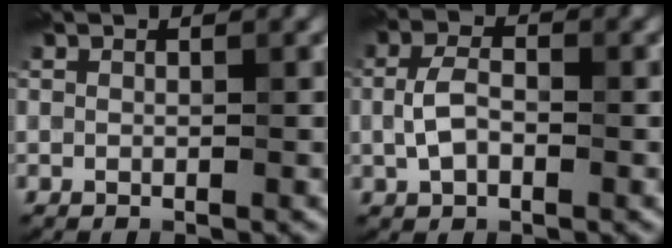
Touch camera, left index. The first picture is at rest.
{"total": 2.8, "force": [-0.4, 1.5, 2.3], "torque": [-0.055, 0.010, -0.012]}